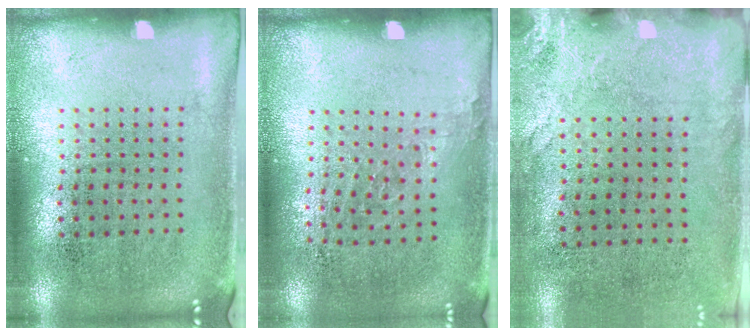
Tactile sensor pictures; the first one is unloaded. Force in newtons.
{"total": 1.0, "press": 0.7, "slide": 0.6}
{"total": 2.6, "press": 2.0, "slide": 1.6}